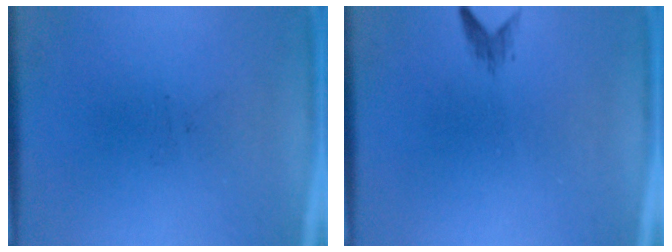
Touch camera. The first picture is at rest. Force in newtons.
{"total": 1.1}